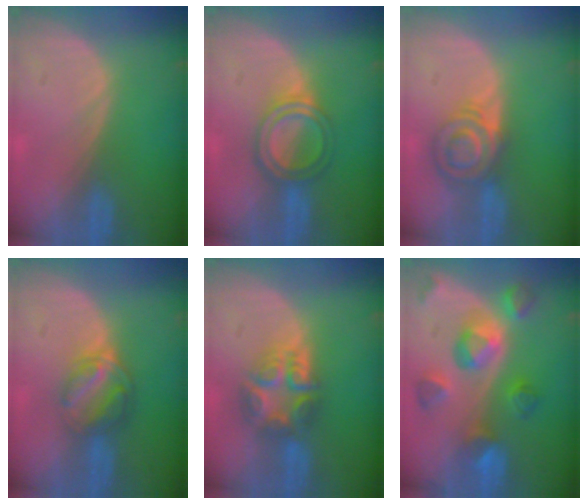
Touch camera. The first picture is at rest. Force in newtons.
{"total": 6.0, "press": 5.5, "slide": 2.4}
{"total": 6.3, "press": 6.1, "slide": 1.4}
{"total": 6.4, "press": 5.4, "slide": 3.3}
{"total": 7.9, "press": 6.7, "slide": 4.2}
{"total": 9.5, "press": 8.7, "slide": 4.0}